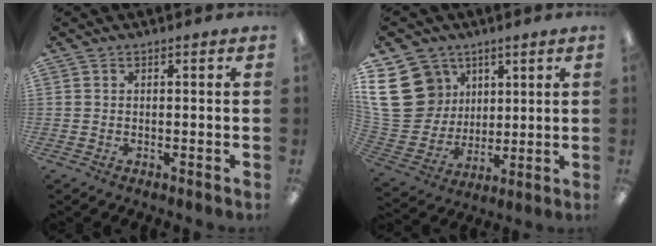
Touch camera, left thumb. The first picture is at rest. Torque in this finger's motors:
{"motor_torque": [0.85, 0.81, 1.55, -1.22, 0.70]}